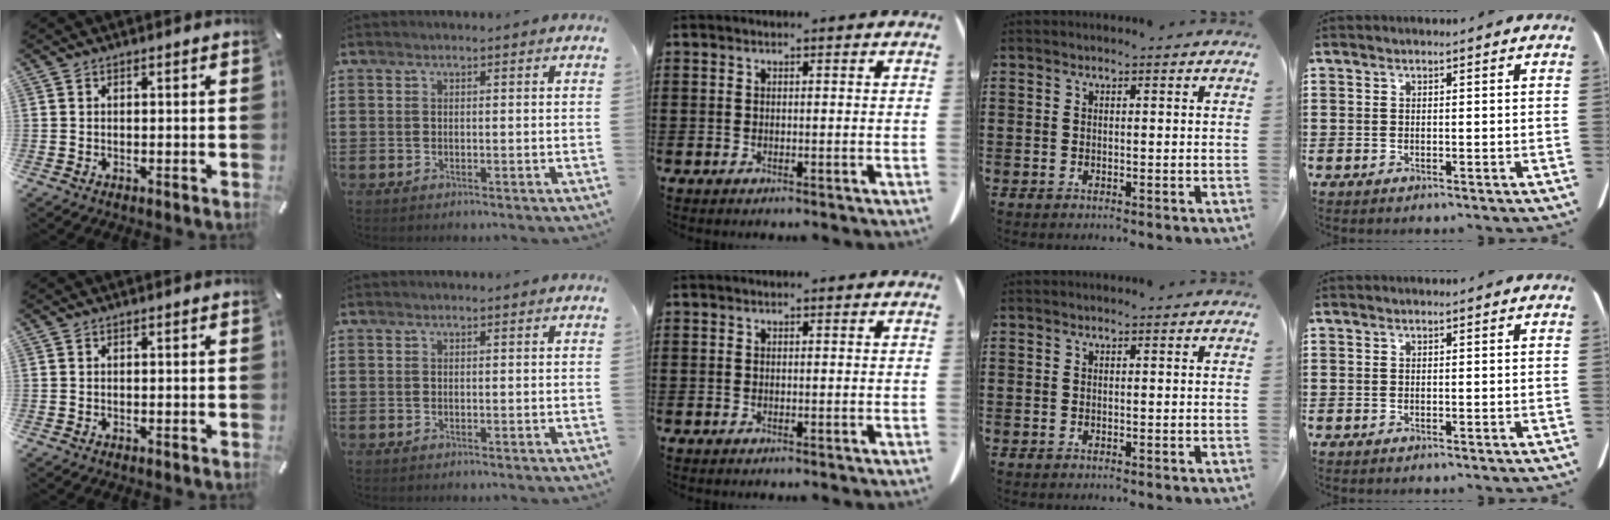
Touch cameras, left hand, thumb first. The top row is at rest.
{}